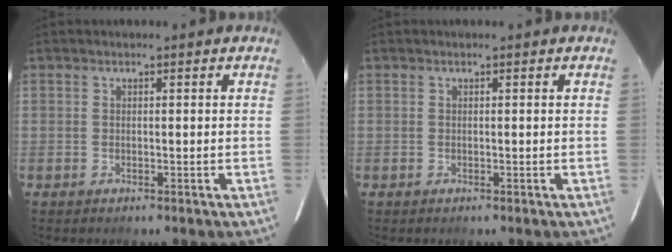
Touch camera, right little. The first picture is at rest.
{"total": 0.0}